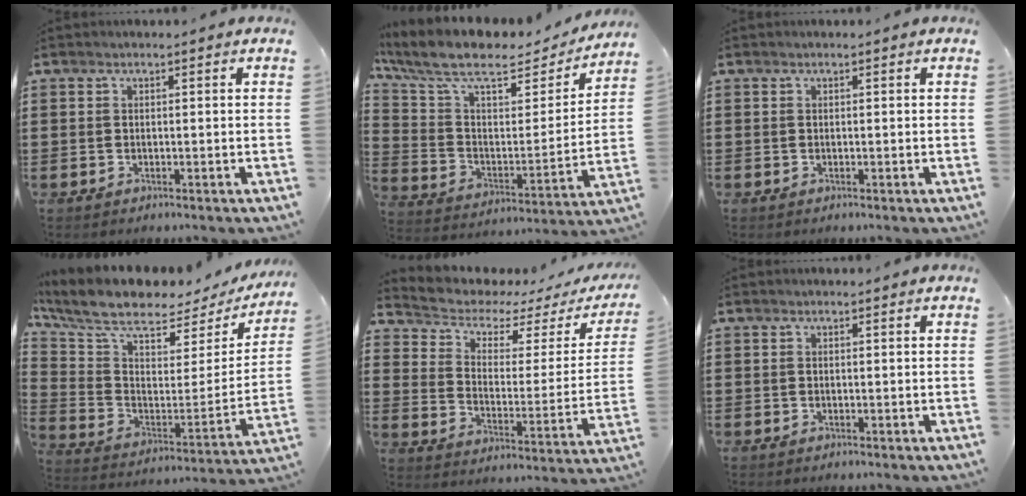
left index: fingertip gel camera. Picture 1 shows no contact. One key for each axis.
{"total": 10.9, "fx": 8.3, "fy": 3.3, "fz": 6.2, "tx": -0.156, "ty": -0.046, "tz": 0.144}
{"total": 0.0}
{"total": 8.5, "fx": 6.9, "fy": 2.0, "fz": 4.6, "tx": -0.122, "ty": -0.057, "tz": 0.119}
{"total": 3.8, "fx": 3.2, "fy": 1.7, "fz": 1.2, "tx": -0.051, "ty": -0.026, "tz": 0.047}
{"total": 0.0}